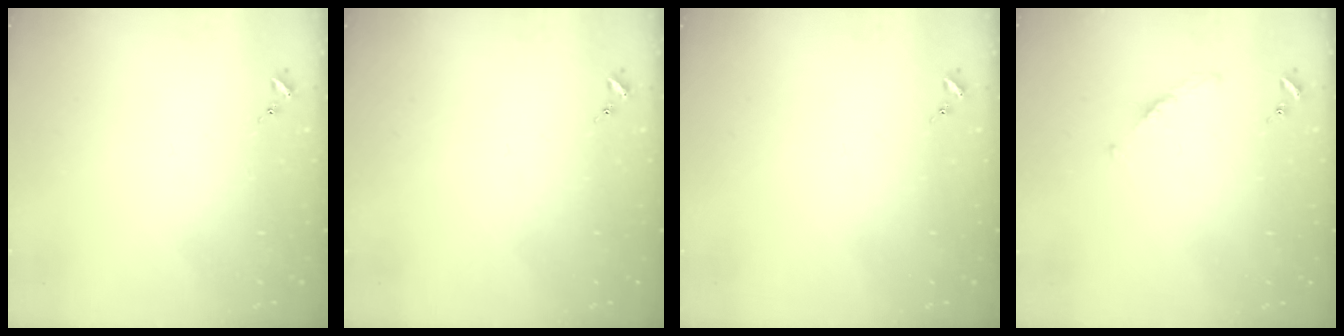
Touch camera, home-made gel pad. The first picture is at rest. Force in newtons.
{"total": 0.0}
{"total": 0.0}
{"total": 3.7, "press": 3.6, "slide": 0.4}